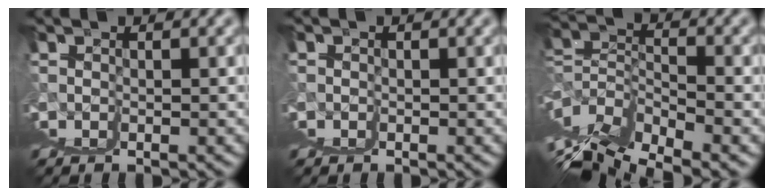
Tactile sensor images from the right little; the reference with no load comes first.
{"total": 0.9, "force": [0.8, -0.3, -0.3], "torque": [0.014, 0.000, 0.013]}
{"total": 4.8, "force": [2.0, -1.3, 4.2], "torque": [-0.049, 0.013, 0.042]}